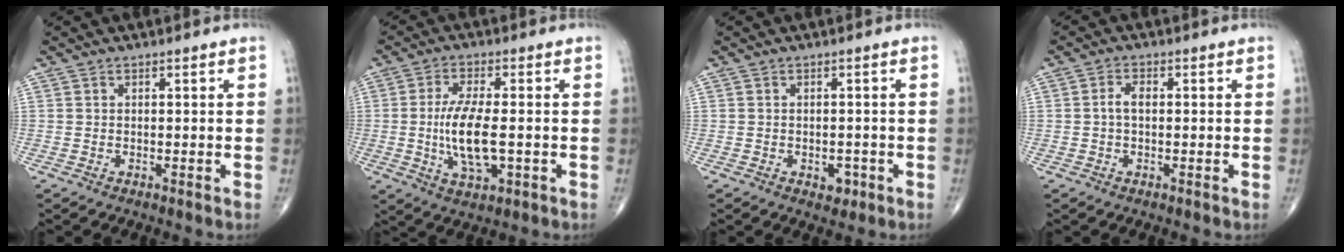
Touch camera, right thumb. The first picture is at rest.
{"total": 9.9, "force": [-1.0, 3.6, 9.1], "torque": [-0.184, -0.005, -0.014]}
{"total": 2.4, "force": [-1.0, 1.7, 1.4], "torque": [-0.007, 0.003, -0.008]}
{"total": 2.5, "force": [0.0, 1.4, 2.1], "torque": [-0.040, 0.008, -0.004]}